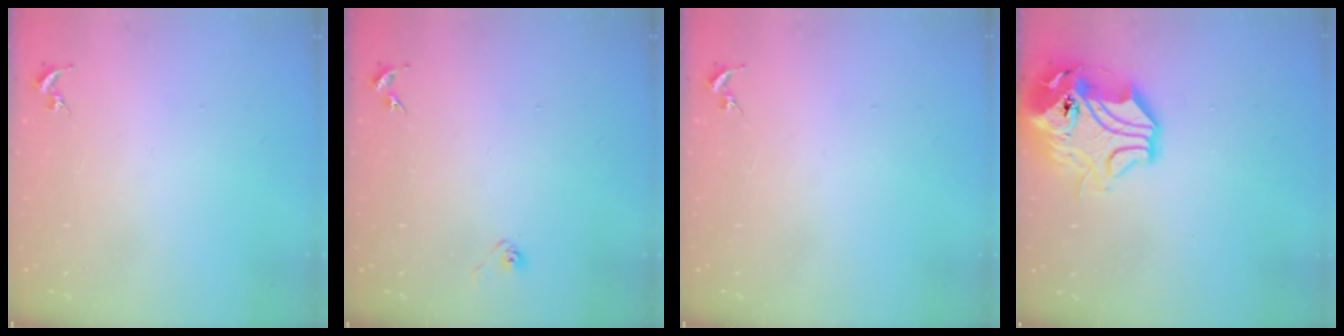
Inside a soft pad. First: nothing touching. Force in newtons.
{"total": 2.8, "press": 2.6, "slide": 1.1}
{"total": 0.0}
{"total": 17.8, "press": 17.5, "slide": 2.8}